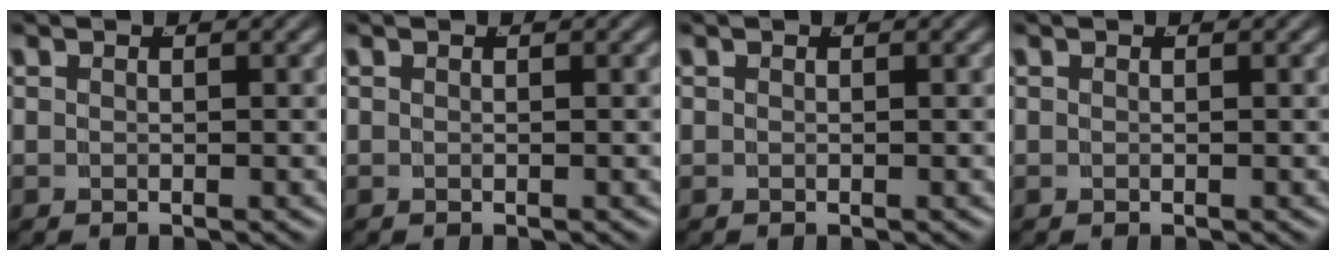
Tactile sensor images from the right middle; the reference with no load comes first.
{"total": 0.0}
{"total": 0.0}
{"total": 0.0}